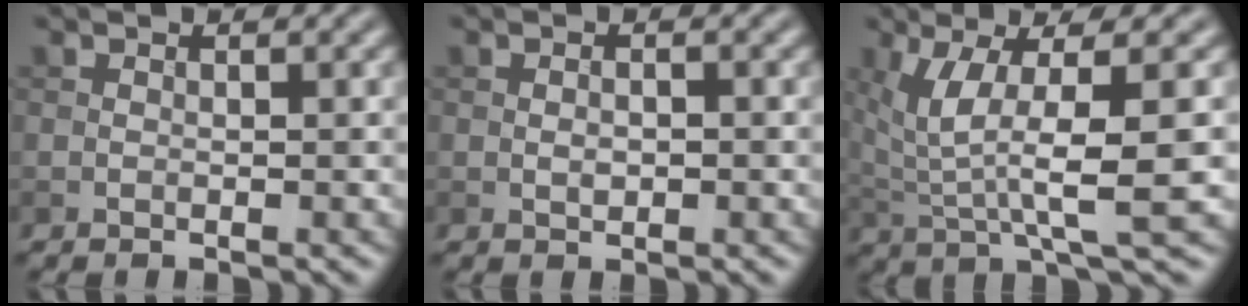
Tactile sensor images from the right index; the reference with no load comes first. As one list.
[{"total": 1.1, "force": [-0.2, 0.7, 0.9], "torque": [-0.016, 0.000, -0.005]}, {"total": 6.9, "force": [1.0, 1.7, 6.6], "torque": [-0.136, -0.003, 0.025]}]